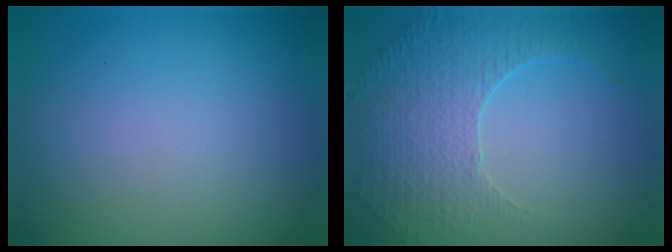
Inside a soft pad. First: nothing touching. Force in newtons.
{"total": 5.3, "press": 3.7, "slide": 3.8}